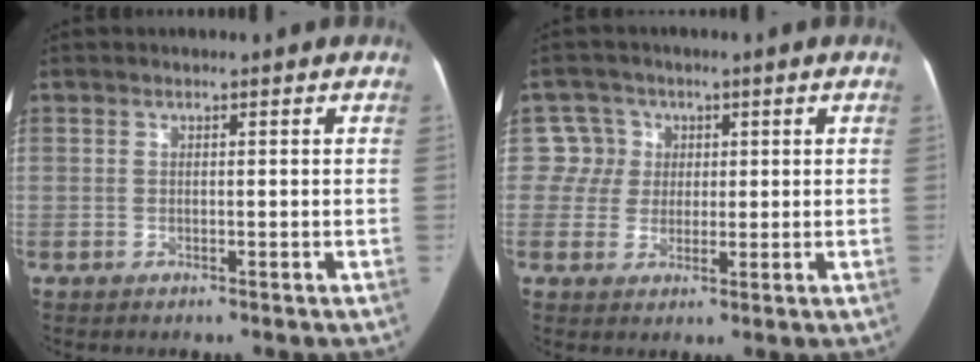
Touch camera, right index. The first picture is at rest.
{"total": 4.7, "force": [1.1, 4.6, -0.5], "torque": [0.023, 0.008, 0.017]}